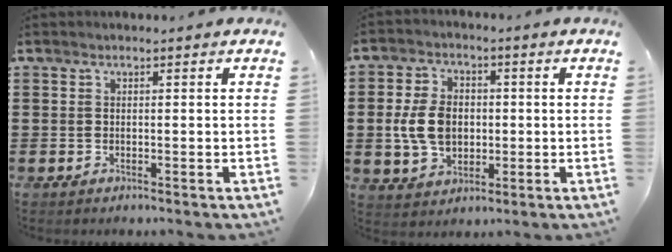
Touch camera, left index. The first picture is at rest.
{"total": 7.5, "force": [-0.3, 5.3, 5.2], "torque": [-0.117, 0.006, -0.011]}